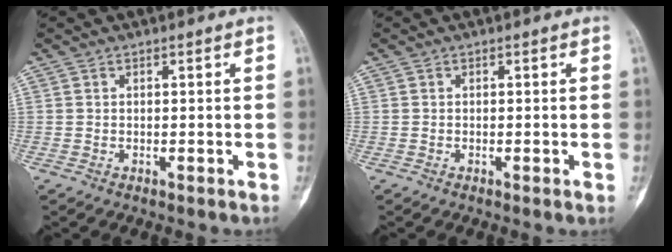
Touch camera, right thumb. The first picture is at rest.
{"total": 0.5, "force": [-0.2, 0.0, 0.5], "torque": [-0.008, 0.000, -0.002]}